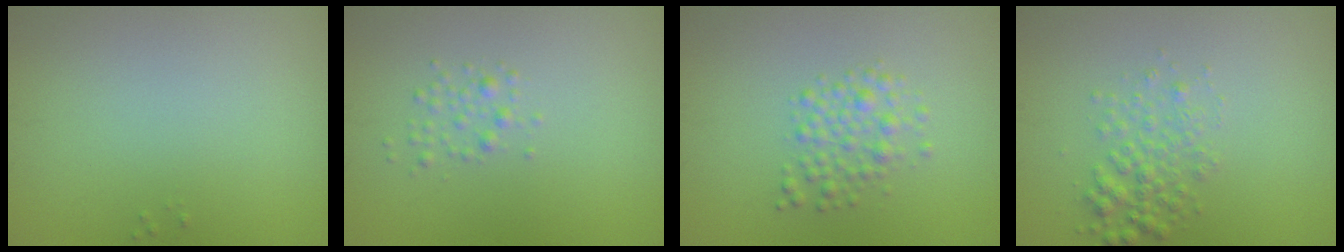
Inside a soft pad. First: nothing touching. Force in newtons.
{"total": 1.2, "press": 1.2, "slide": 0.0}
{"total": 2.4, "press": 2.4, "slide": 0.1}
{"total": 2.5, "press": 2.5, "slide": 0.0}